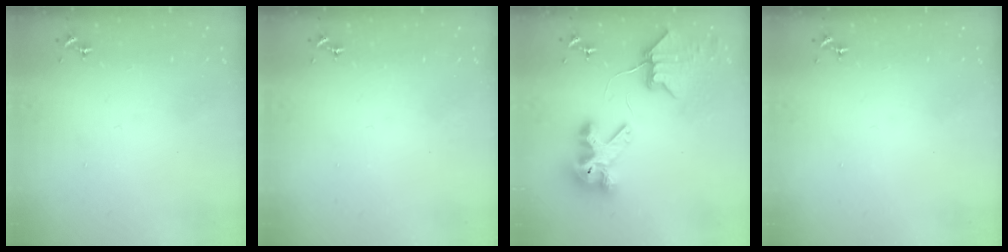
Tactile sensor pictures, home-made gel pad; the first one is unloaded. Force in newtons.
{"total": 0.0}
{"total": 9.1, "press": 9.1, "slide": 1.1}
{"total": 0.0}